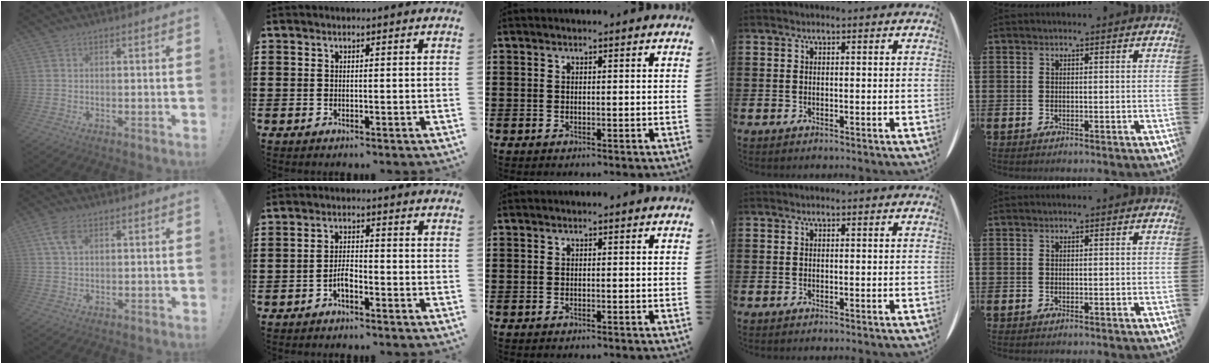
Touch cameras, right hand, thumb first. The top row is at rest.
{"thumb": {"total": 5.6, "force": [2.2, 3.1, 4.1], "torque": [-0.075, 0.002, 0.044]}, "index": {"total": 3.0, "force": [-1.7, 1.1, 2.2], "torque": [-0.050, 0.004, -0.035]}}